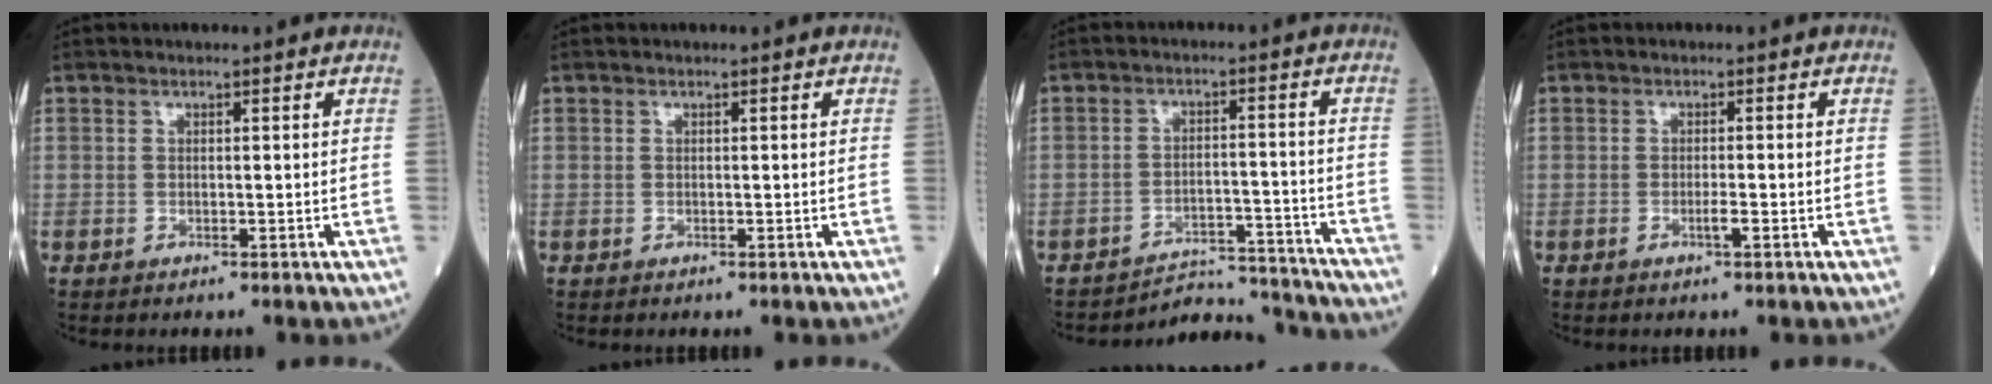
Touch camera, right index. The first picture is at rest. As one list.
[{"total": 0.0}, {"total": 9.6, "force": [-9.5, 0.5, -1.2], "torque": [0.018, 0.030, -0.130]}, {"total": 1.3, "force": [-0.5, -0.1, 1.2], "torque": [-0.025, -0.001, -0.008]}]